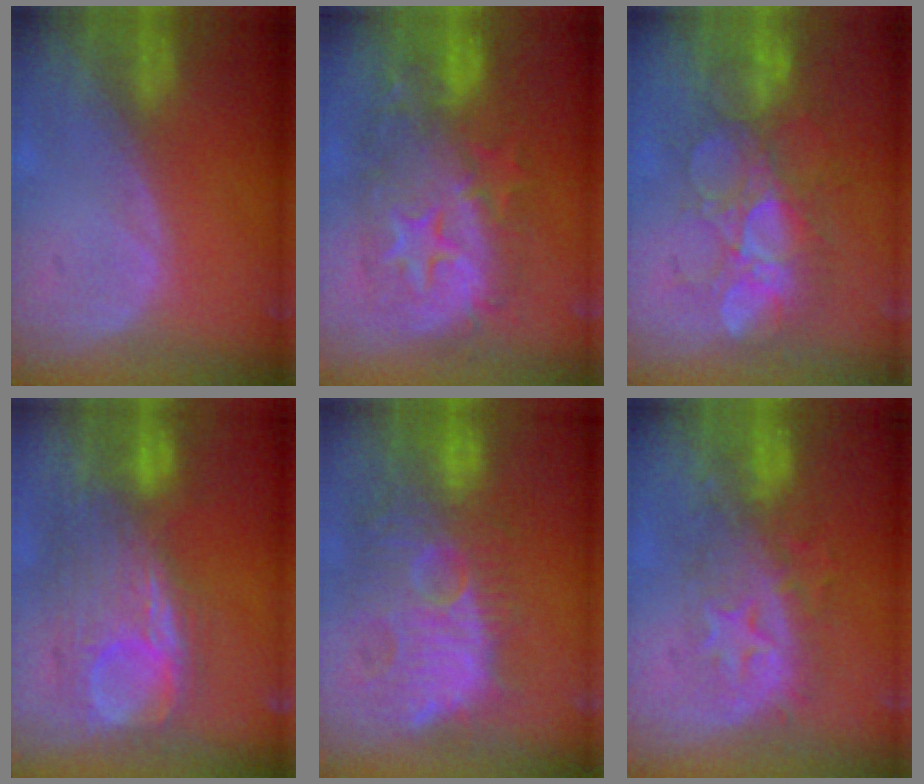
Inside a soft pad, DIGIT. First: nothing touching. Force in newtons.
{"total": 12.6, "press": 12.5, "slide": 1.2}
{"total": 9.1, "press": 8.9, "slide": 1.9}
{"total": 10.6, "press": 10.1, "slide": 3.2}
{"total": 12.8, "press": 12.2, "slide": 3.9}
{"total": 8.3, "press": 8.0, "slide": 2.2}